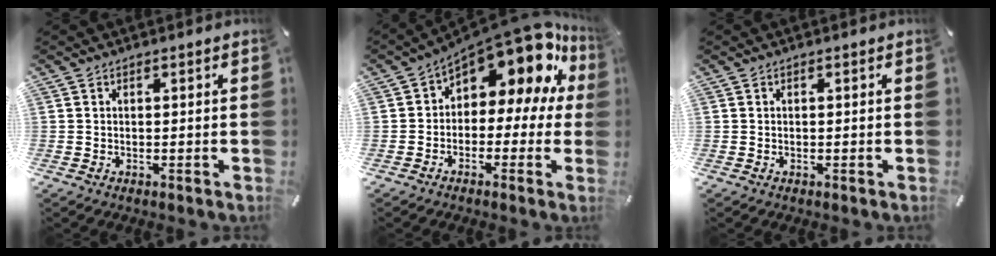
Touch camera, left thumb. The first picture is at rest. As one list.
[{"total": 15.8, "force": [9.2, 7.5, 10.5], "torque": [-0.155, -0.072, 0.150]}, {"total": 0.0}]